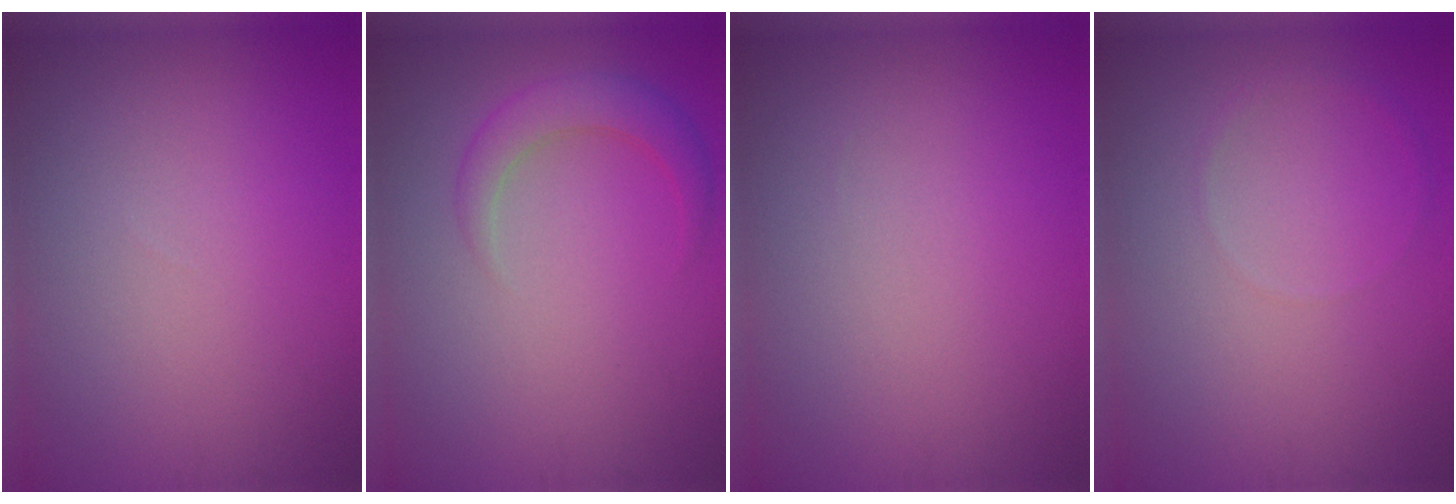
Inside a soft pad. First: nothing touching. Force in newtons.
{"total": 2.9, "press": 2.9, "slide": 0.2}
{"total": 0.0}
{"total": 0.6, "press": 0.6, "slide": 0.1}